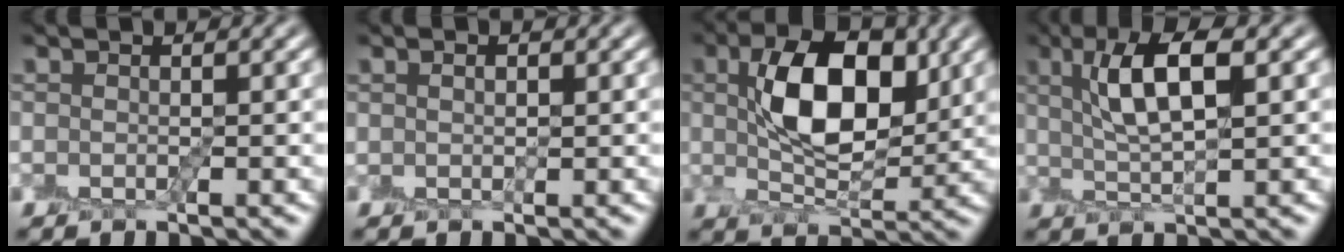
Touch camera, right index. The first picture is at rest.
{"total": 0.7, "force": [0.5, 0.3, 0.4], "torque": [-0.012, 0.003, 0.012]}
{"total": 7.9, "force": [1.8, 4.0, 6.6], "torque": [-0.117, 0.007, 0.032]}
{"total": 5.6, "force": [1.9, 1.4, 5.0], "torque": [-0.095, 0.008, 0.033]}